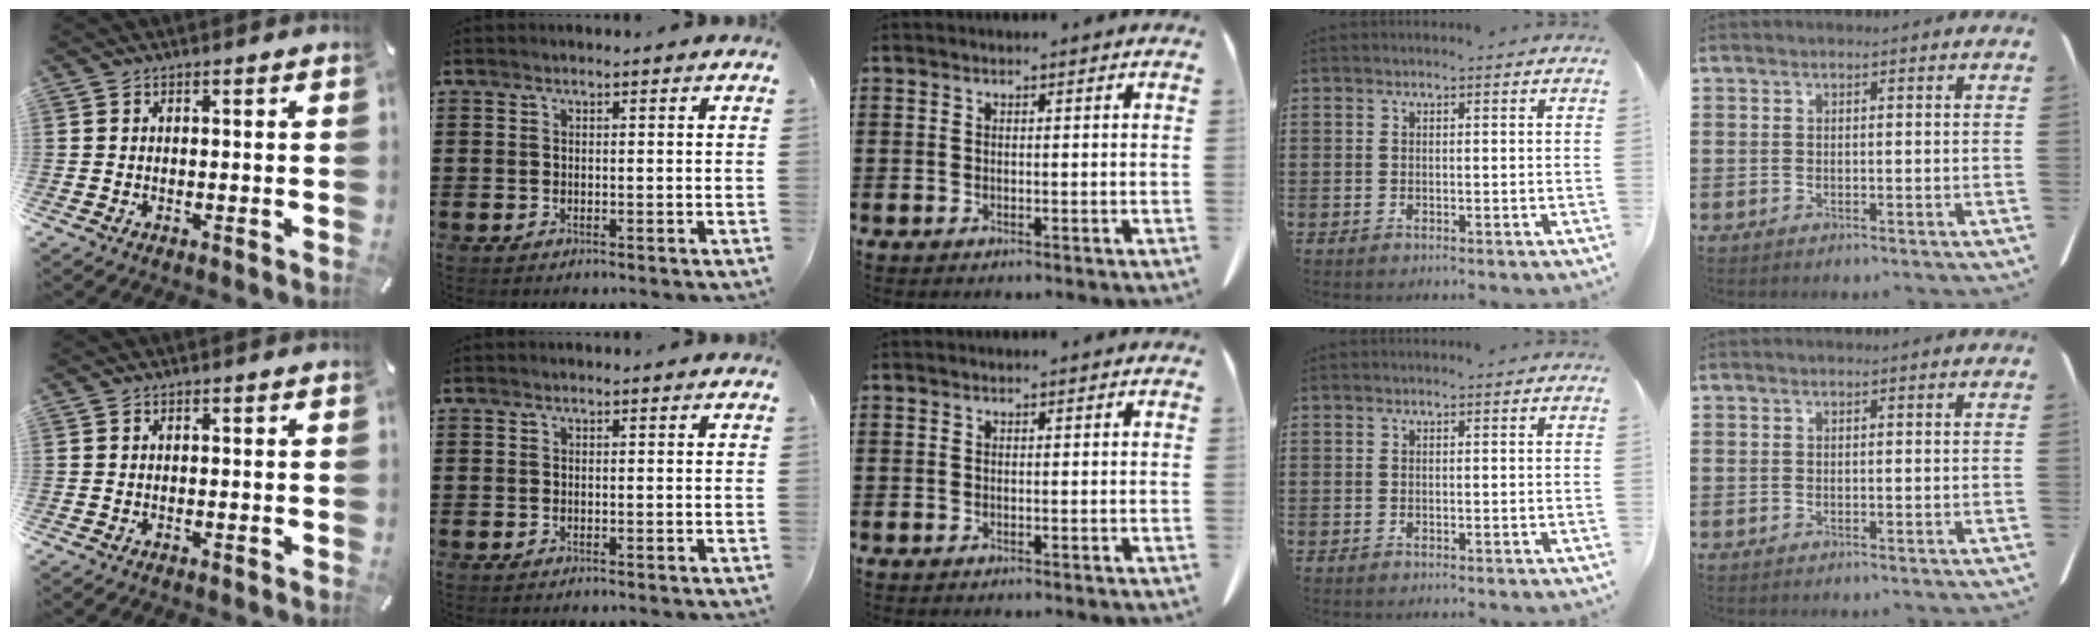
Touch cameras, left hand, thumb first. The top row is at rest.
{}